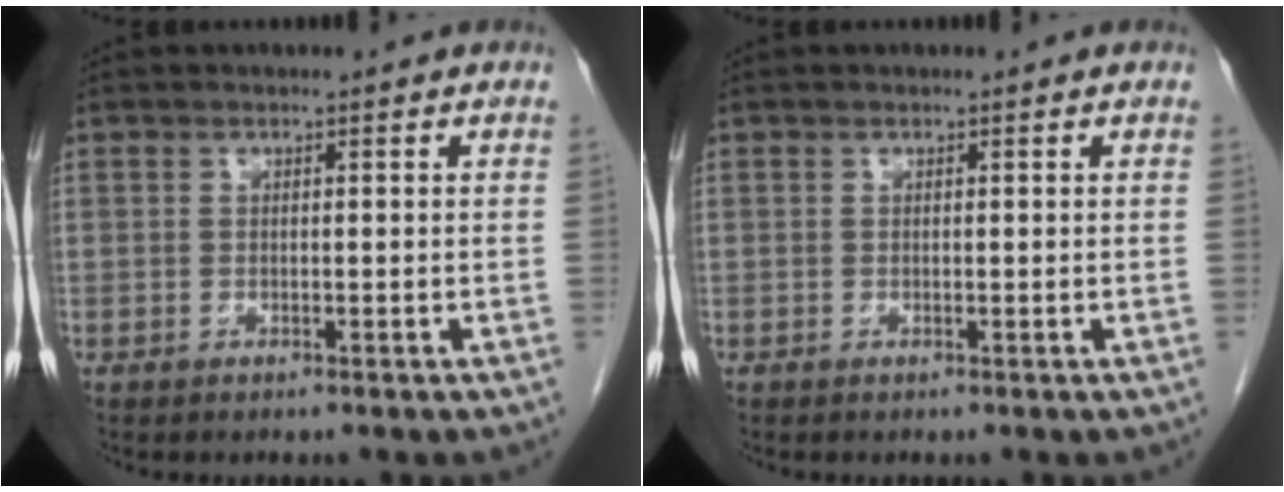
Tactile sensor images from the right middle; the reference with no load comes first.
{"total": 0.0}